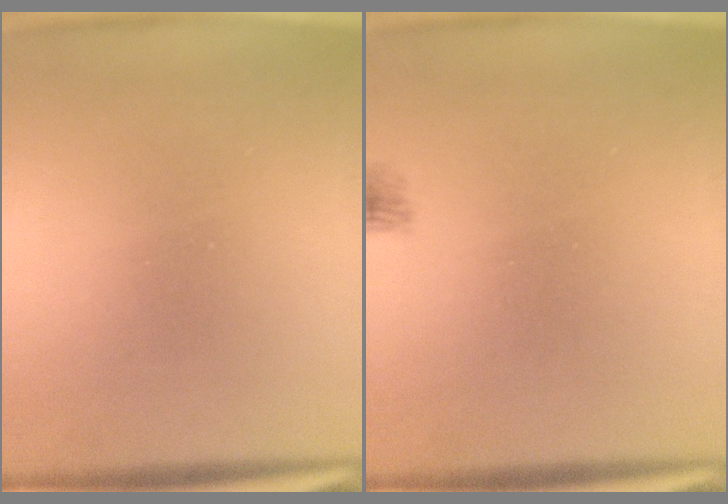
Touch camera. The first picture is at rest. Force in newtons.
{"total": 1.6}